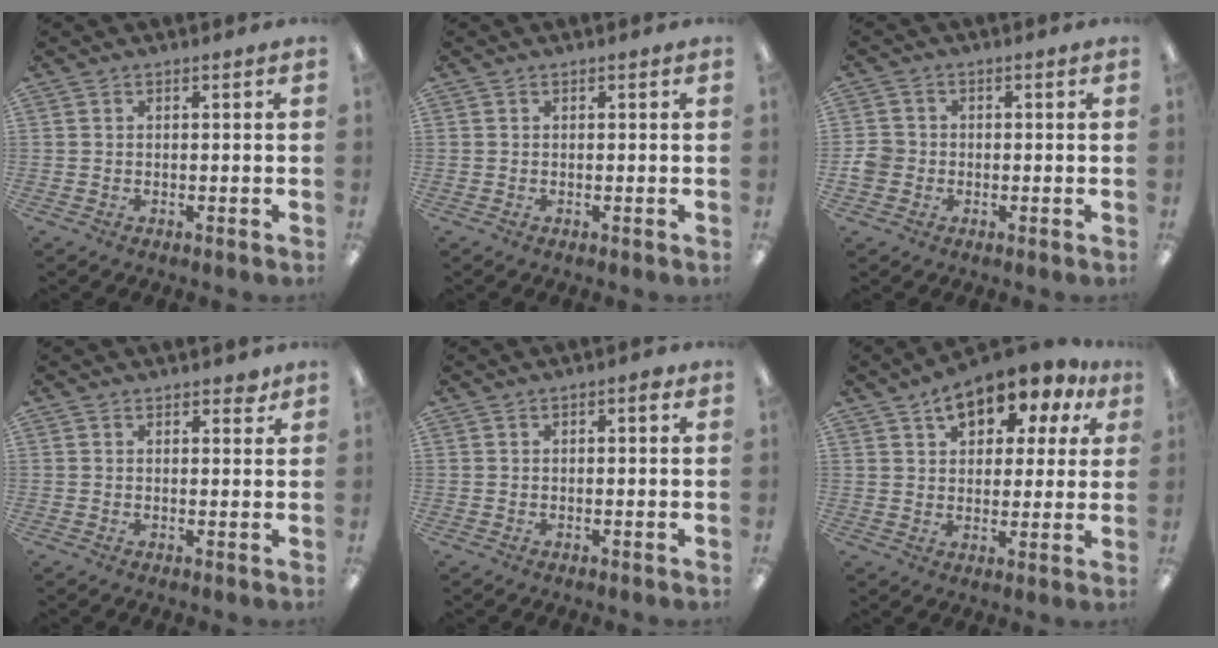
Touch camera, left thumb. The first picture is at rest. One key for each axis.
{"total": 0.0}
{"total": 3.8, "fx": -0.9, "fy": 3.5, "fz": 1.0, "tx": -0.009, "ty": 0.005, "tz": -0.017}
{"total": 2.0, "fx": 1.7, "fy": 0.9, "fz": 0.6, "tx": 0.002, "ty": -0.008, "tz": 0.028}
{"total": 1.3, "fx": 0.6, "fy": 0.5, "fz": 1.1, "tx": -0.014, "ty": 0.002, "tz": 0.007}
{"total": 11.5, "fx": 7.9, "fy": 5.7, "fz": 6.0, "tx": -0.091, "ty": -0.040, "tz": 0.138}